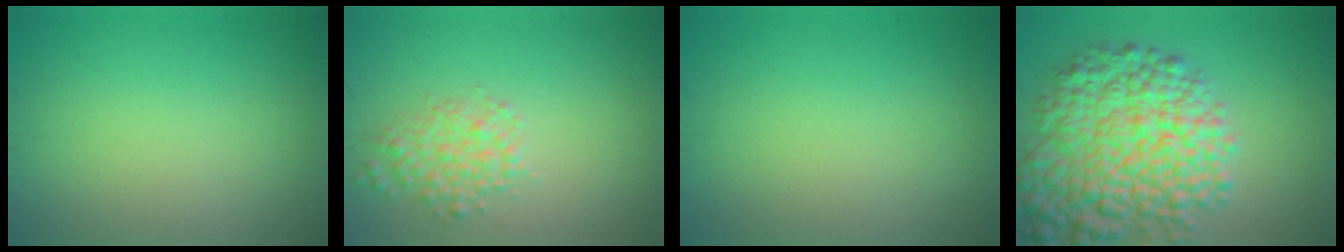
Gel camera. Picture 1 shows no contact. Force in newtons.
{"total": 2.4, "press": 2.4, "slide": 0.1}
{"total": 0.0}
{"total": 10.7, "press": 10.7, "slide": 0.4}